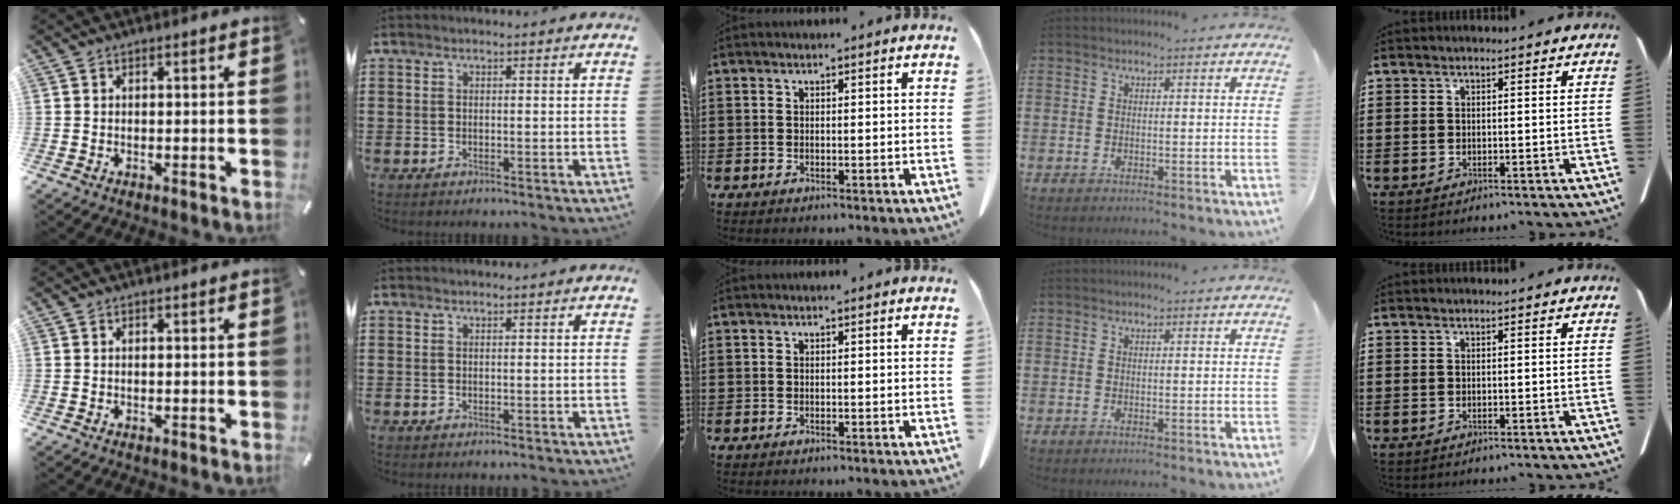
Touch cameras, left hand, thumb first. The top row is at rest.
{}